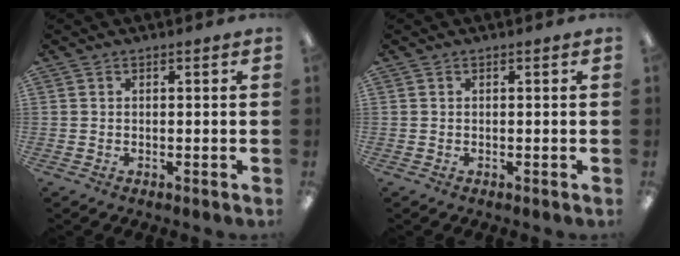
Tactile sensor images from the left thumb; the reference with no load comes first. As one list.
[{"total": 0.0}]